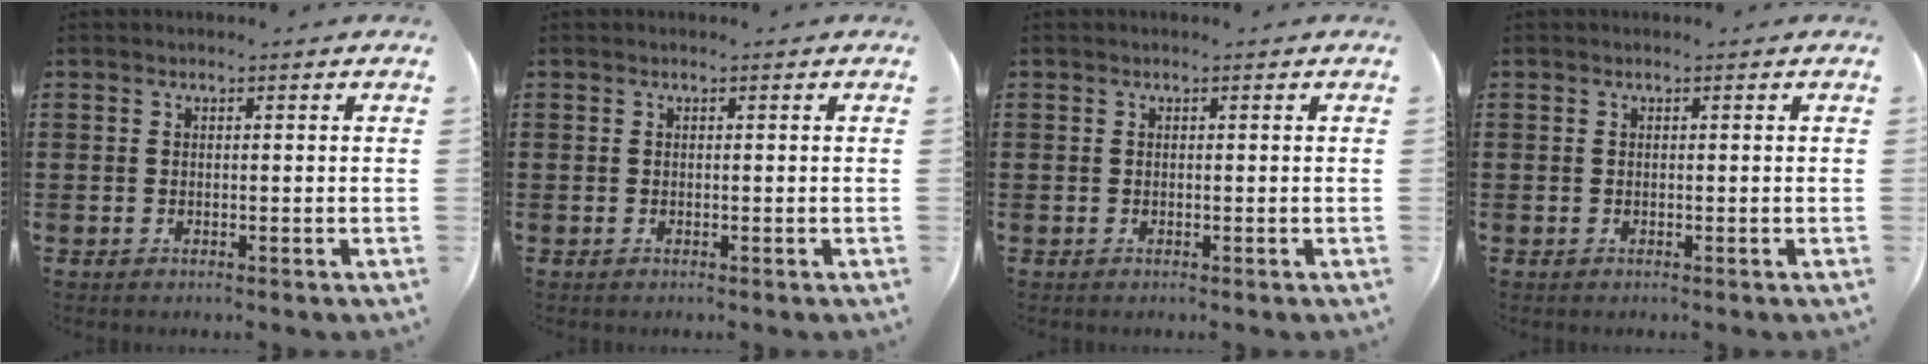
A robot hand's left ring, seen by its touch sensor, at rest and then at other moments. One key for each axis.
{"total": 0.0}
{"total": 0.0}
{"total": 0.0}